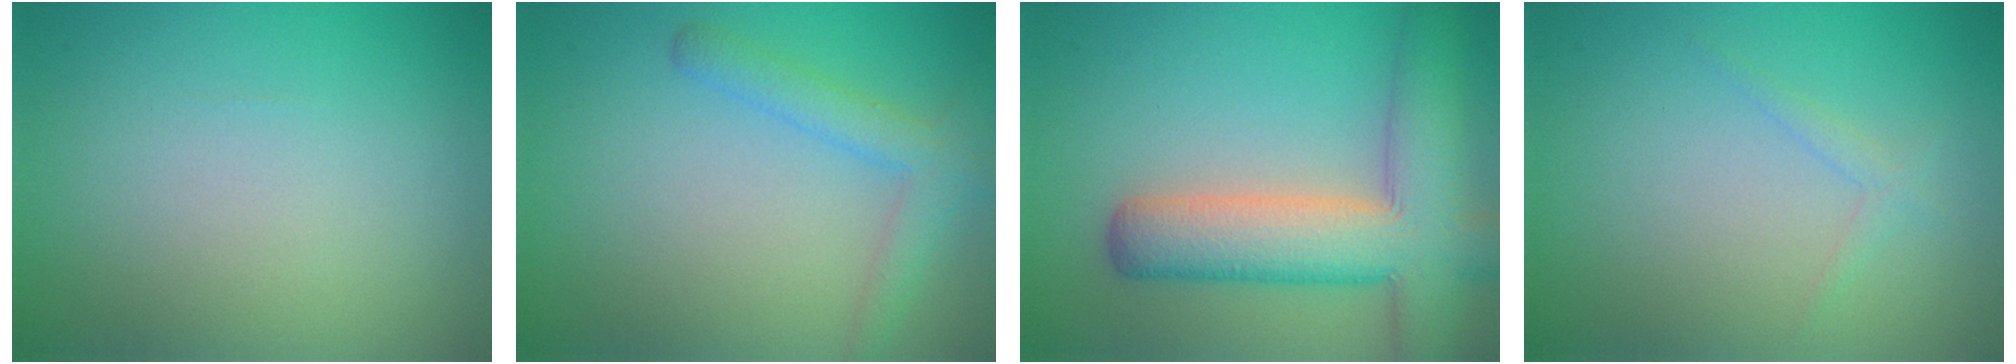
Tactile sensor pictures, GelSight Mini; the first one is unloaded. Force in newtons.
{"total": 2.7, "press": 2.7, "slide": 0.1}
{"total": 8.6, "press": 8.6, "slide": 0.5}
{"total": 1.0, "press": 1.0, "slide": 0.1}